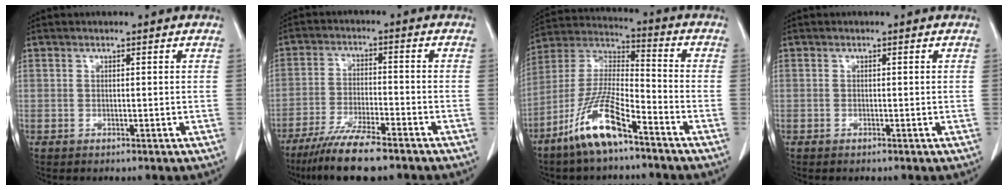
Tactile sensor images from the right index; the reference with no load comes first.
{"total": 10.5, "force": [-8.4, 1.1, 6.3], "torque": [-0.109, -0.026, -0.140]}
{"total": 13.0, "force": [-8.2, 2.3, 9.8], "torque": [-0.209, -0.014, -0.159]}
{"total": 0.0}